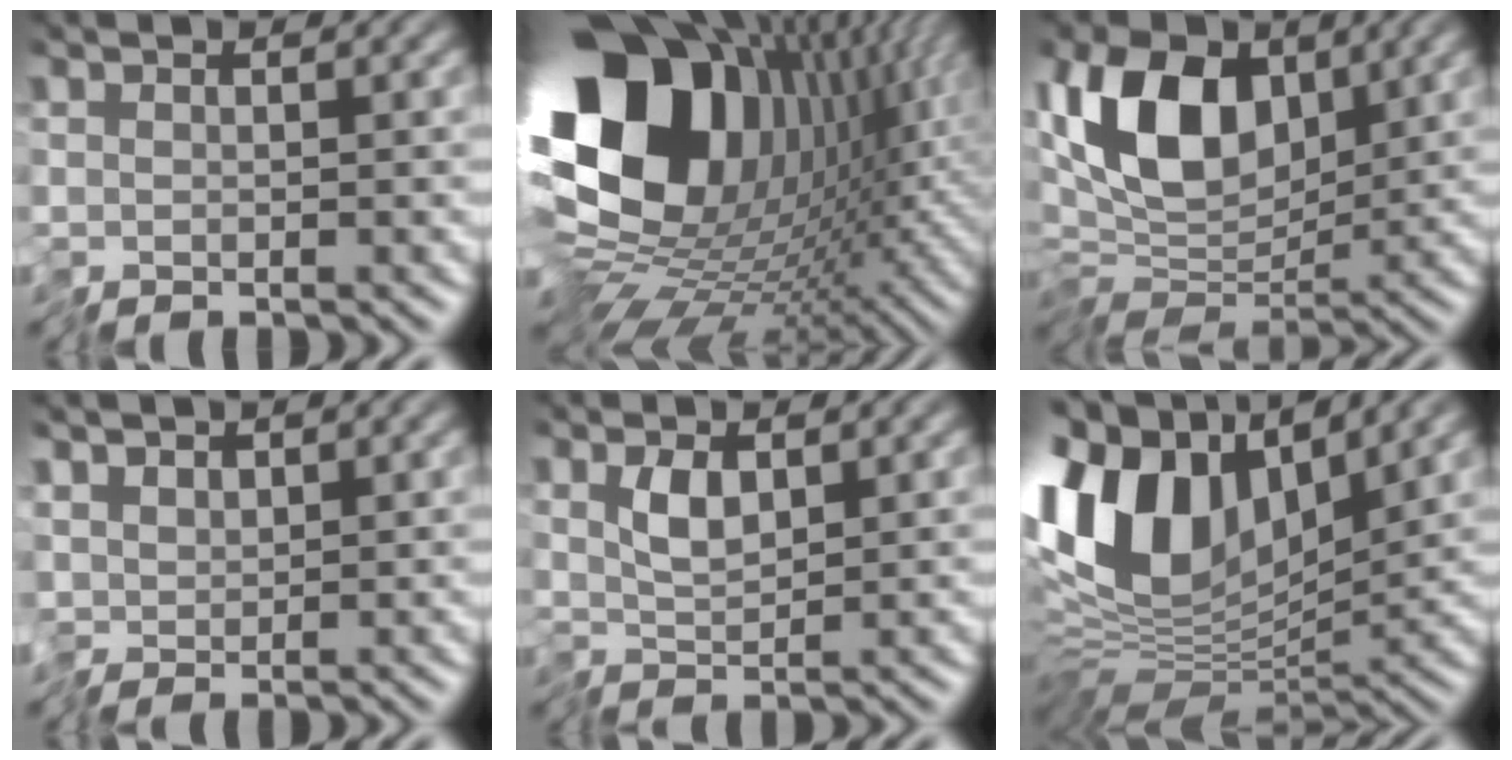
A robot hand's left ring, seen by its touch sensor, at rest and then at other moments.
{"total": 19.7, "force": [2.4, 13.3, 14.4], "torque": [-0.277, -0.058, 0.064]}
{"total": 9.9, "force": [2.6, 5.9, 7.6], "torque": [-0.154, 0.010, 0.026]}
{"total": 1.9, "force": [0.8, 1.5, 0.8], "torque": [-0.020, 0.003, 0.009]}
{"total": 1.7, "force": [0.6, 0.5, 1.5], "torque": [-0.033, -0.002, 0.011]}
{"total": 13.6, "force": [4.2, 7.7, 10.4], "torque": [-0.240, 0.016, 0.067]}